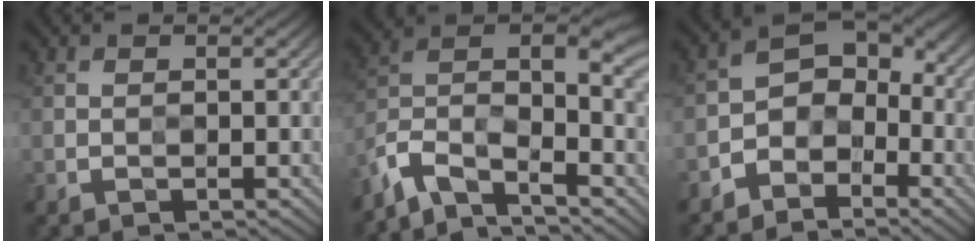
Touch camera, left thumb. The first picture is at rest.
{"total": 9.0, "force": [-5.4, 3.1, 6.5], "torque": [-0.115, -0.006, -0.126]}
{"total": 6.0, "force": [-3.4, 4.0, 3.0], "torque": [-0.037, 0.001, -0.079]}